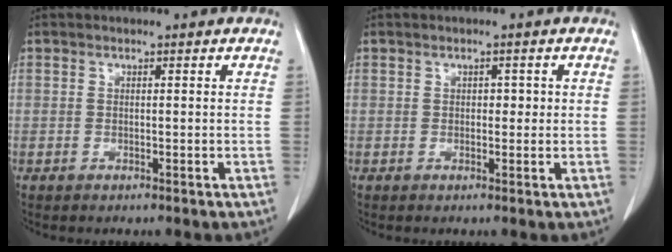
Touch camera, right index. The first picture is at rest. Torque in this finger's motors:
{"motor_torque": [0.17, -0.12, 0.06, 0.02]}